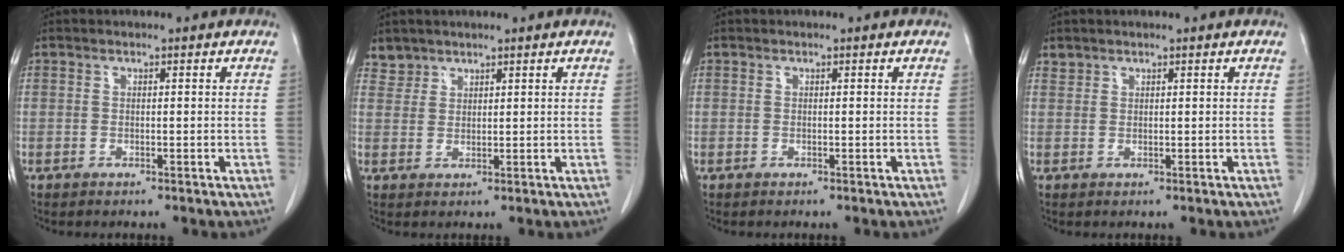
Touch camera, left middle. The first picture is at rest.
{"total": 2.3, "force": [2.0, 1.0, -0.5], "torque": [0.014, 0.007, 0.037]}
{"total": 0.0}
{"total": 0.9, "force": [0.8, 0.3, -0.1], "torque": [0.000, 0.002, 0.017]}